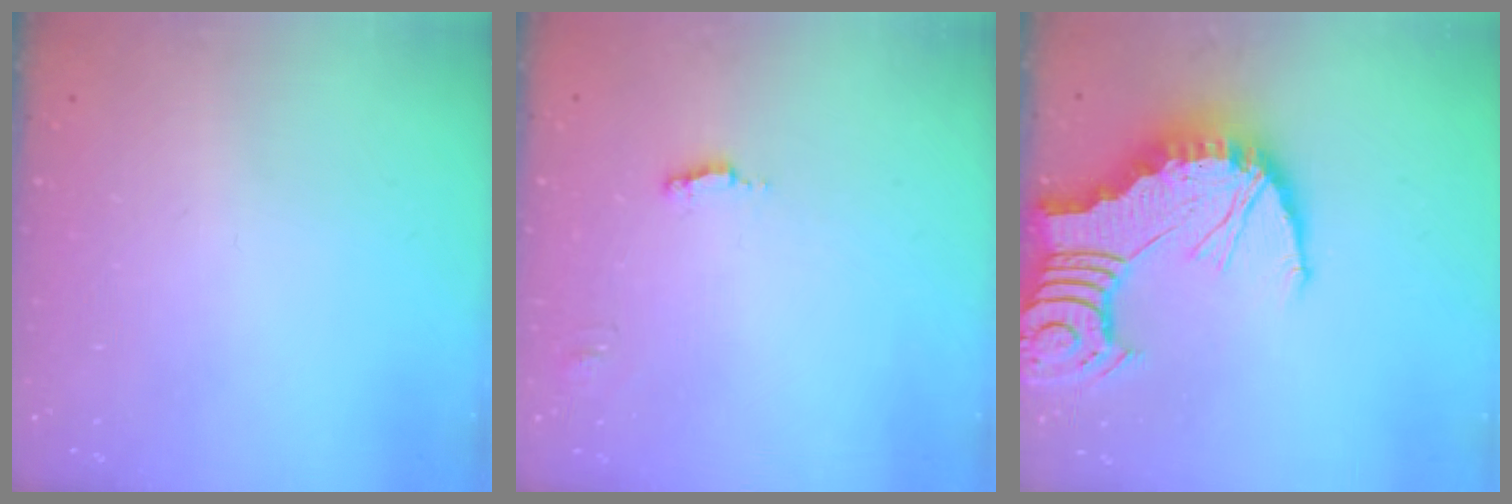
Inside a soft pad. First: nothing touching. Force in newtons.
{"total": 2.9, "press": 2.9, "slide": 0.3}
{"total": 8.7, "press": 8.6, "slide": 0.9}